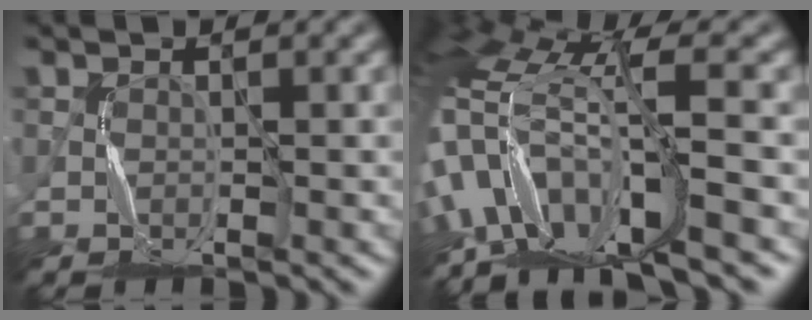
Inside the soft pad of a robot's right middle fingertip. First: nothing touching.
{"total": 13.8, "force": [-4.9, 4.1, 12.3], "torque": [-0.261, 0.013, -0.079]}